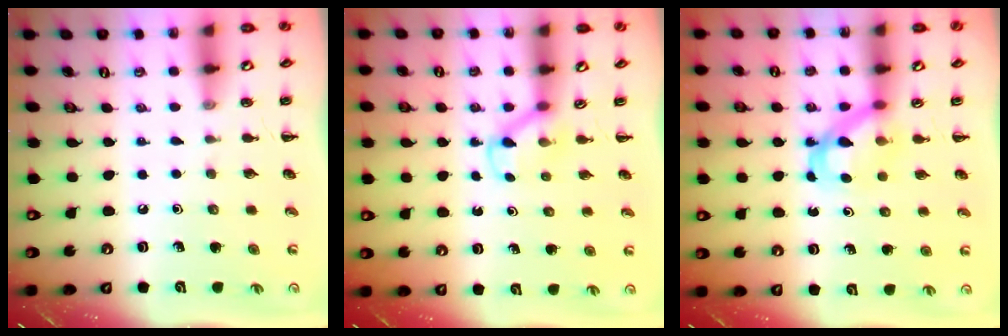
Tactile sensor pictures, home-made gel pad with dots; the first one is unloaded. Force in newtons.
{"total": 3.6, "press": 3.4, "slide": 1.2}
{"total": 5.0, "press": 5.0, "slide": 0.7}